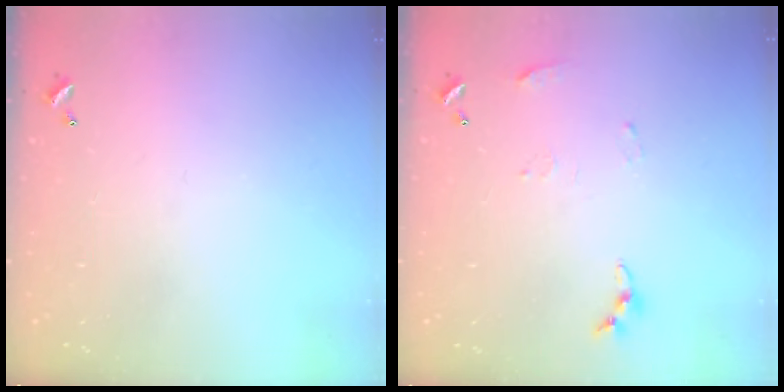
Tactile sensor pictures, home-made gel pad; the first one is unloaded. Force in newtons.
{"total": 6.4, "press": 6.4, "slide": 0.7}